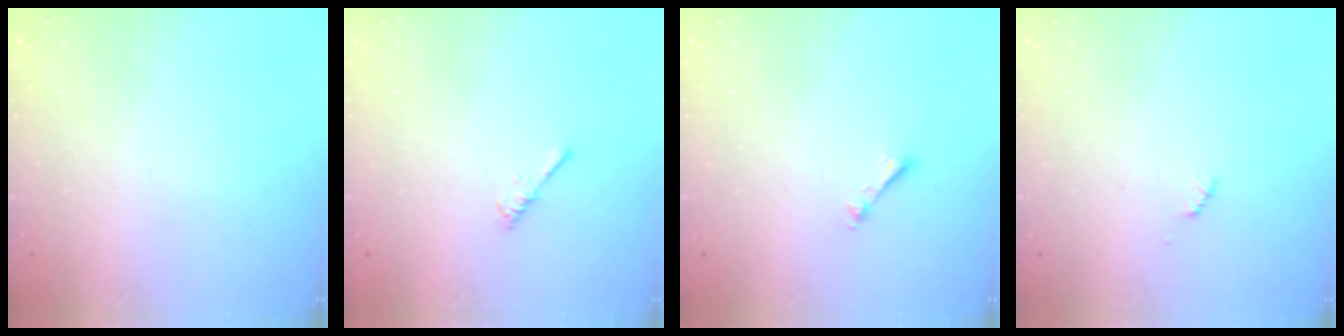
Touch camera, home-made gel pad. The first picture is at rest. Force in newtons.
{"total": 0.0}
{"total": 1.0, "press": 1.0, "slide": 0.2}
{"total": 2.5, "press": 2.5, "slide": 0.4}